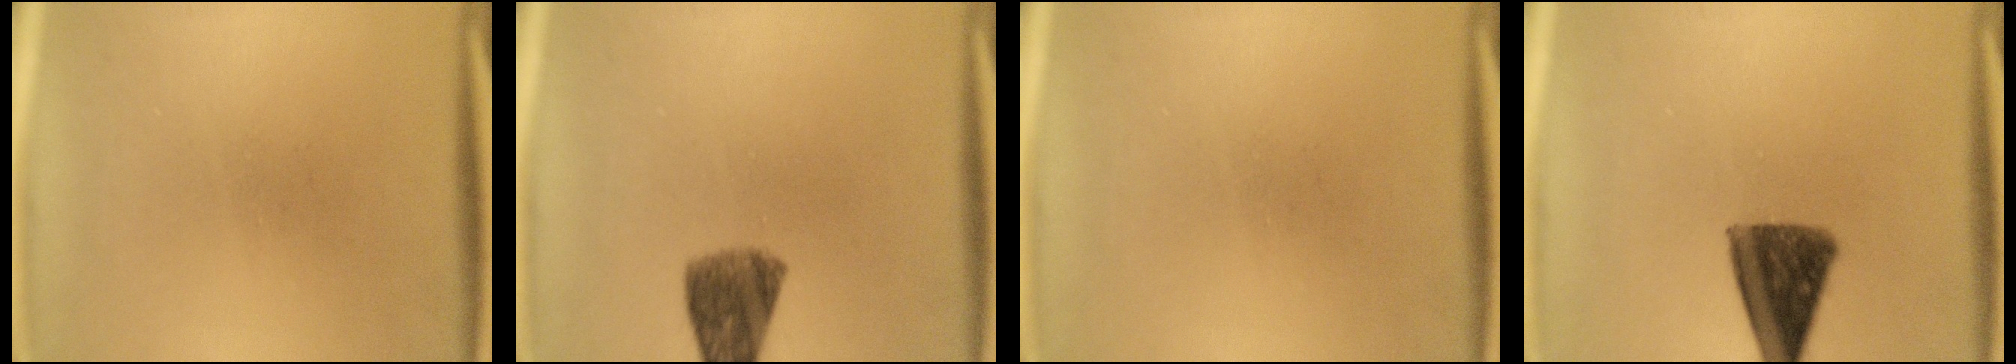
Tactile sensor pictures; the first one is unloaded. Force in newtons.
{"total": 7.4}
{"total": 0.0}
{"total": 10.9}